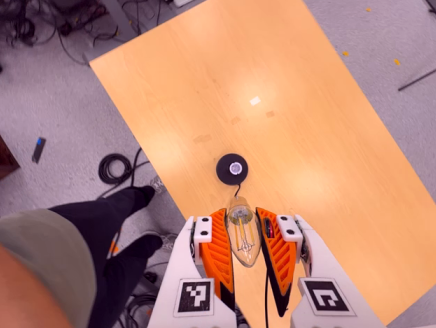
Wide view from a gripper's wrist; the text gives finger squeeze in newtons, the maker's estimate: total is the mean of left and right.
{"total": 19.8, "left": 21.7, "right": 17.9}